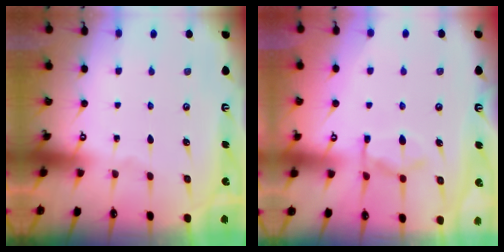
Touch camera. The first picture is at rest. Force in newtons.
{"total": 5.1, "press": 4.8, "slide": 1.8}